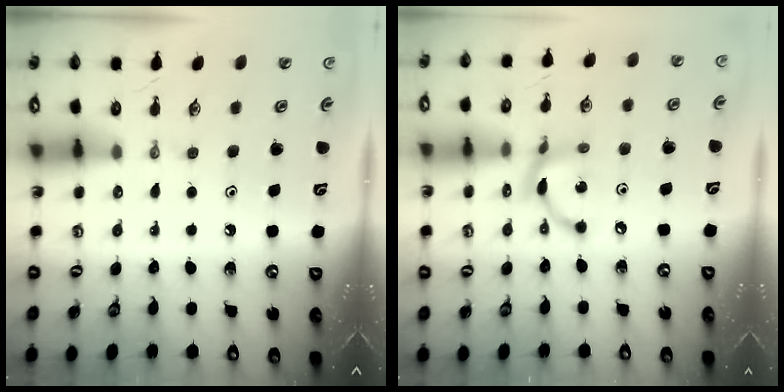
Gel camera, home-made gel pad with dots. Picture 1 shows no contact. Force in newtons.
{"total": 8.3, "press": 8.3, "slide": 0.3}